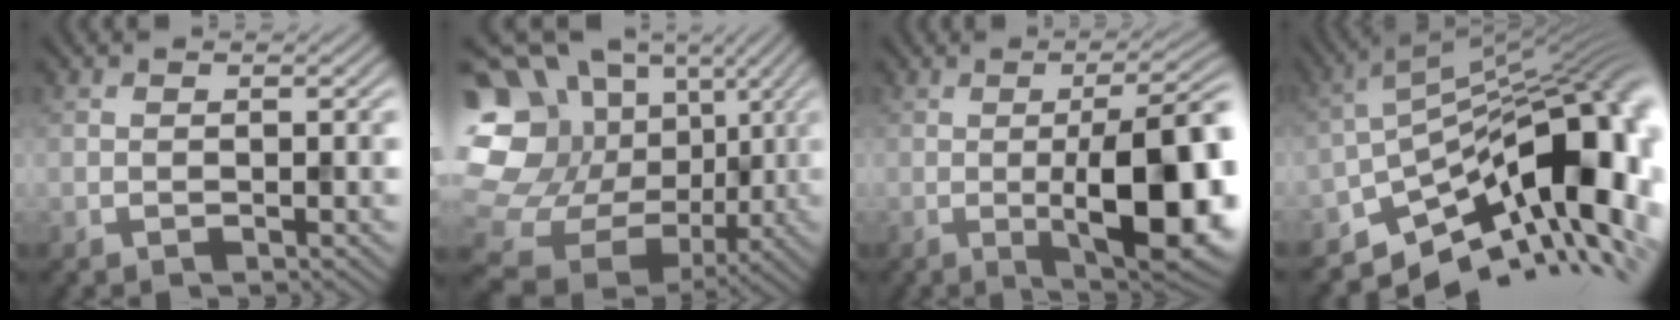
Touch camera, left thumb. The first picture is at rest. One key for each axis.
{"total": 19.0, "fx": 0.8, "fy": 16.5, "fz": 9.3, "tx": -0.240, "ty": -0.007, "tz": 0.020}
{"total": 14.0, "fx": -1.7, "fy": 4.5, "fz": 13.2, "tx": -0.165, "ty": -0.010, "tz": -0.023}
{"total": 16.8, "fx": -7.4, "fy": 7.8, "fz": 12.9, "tx": -0.171, "ty": -0.004, "tz": -0.134}